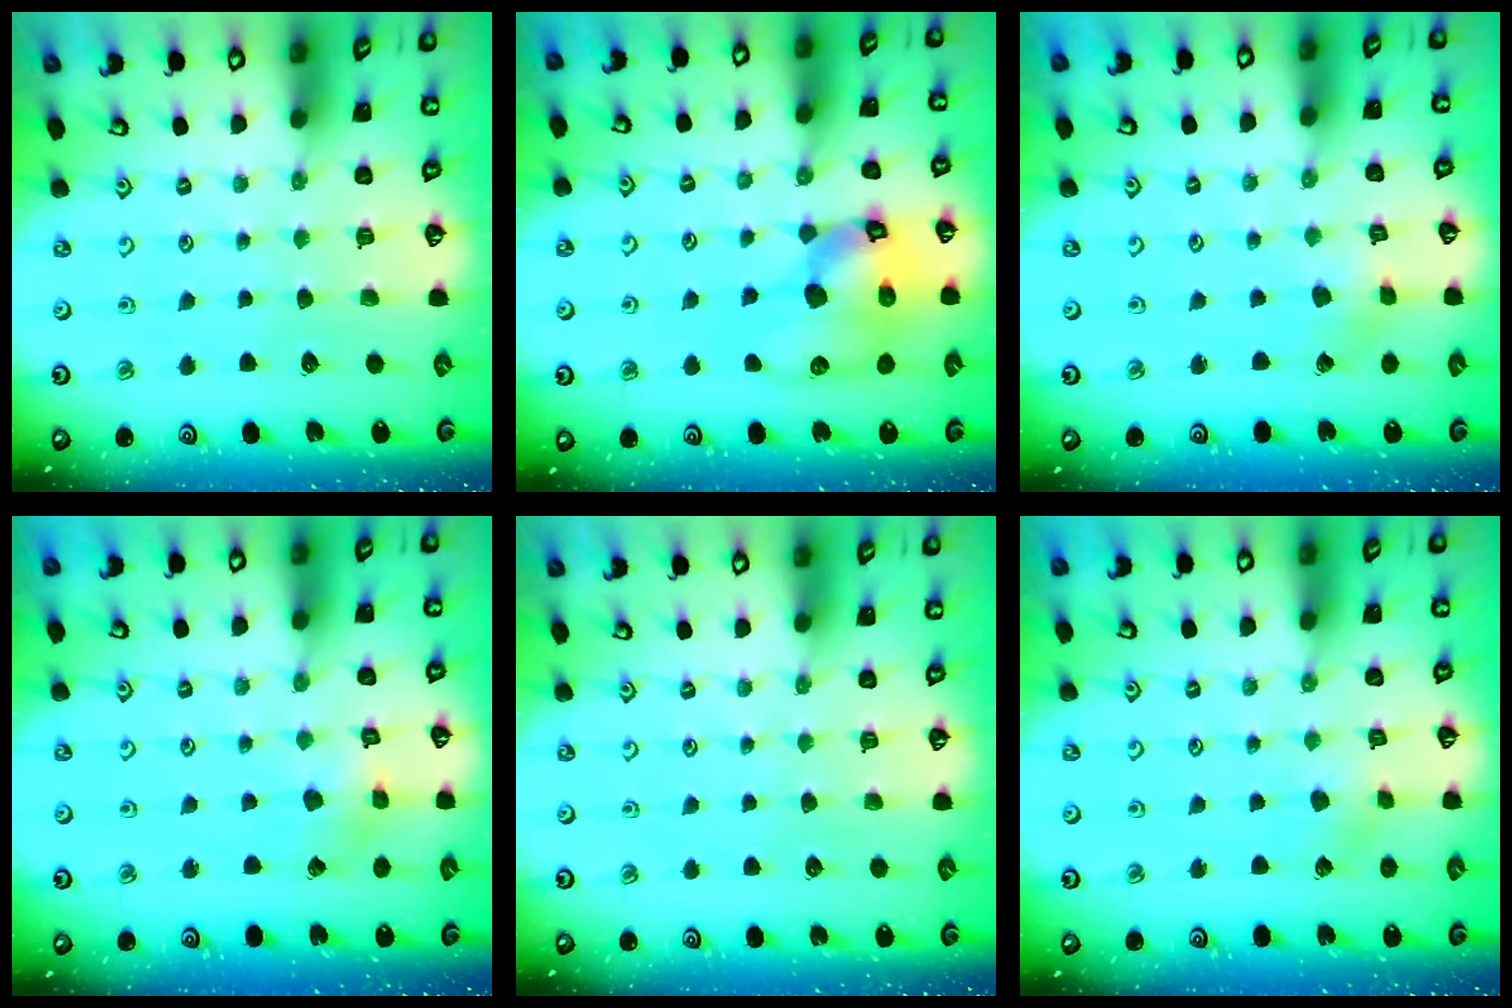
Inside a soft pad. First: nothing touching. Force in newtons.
{"total": 19.0, "press": 18.8, "slide": 2.7}
{"total": 2.1, "press": 2.1, "slide": 0.1}
{"total": 2.6, "press": 2.6, "slide": 0.3}
{"total": 0.0}
{"total": 2.6, "press": 2.4, "slide": 0.9}